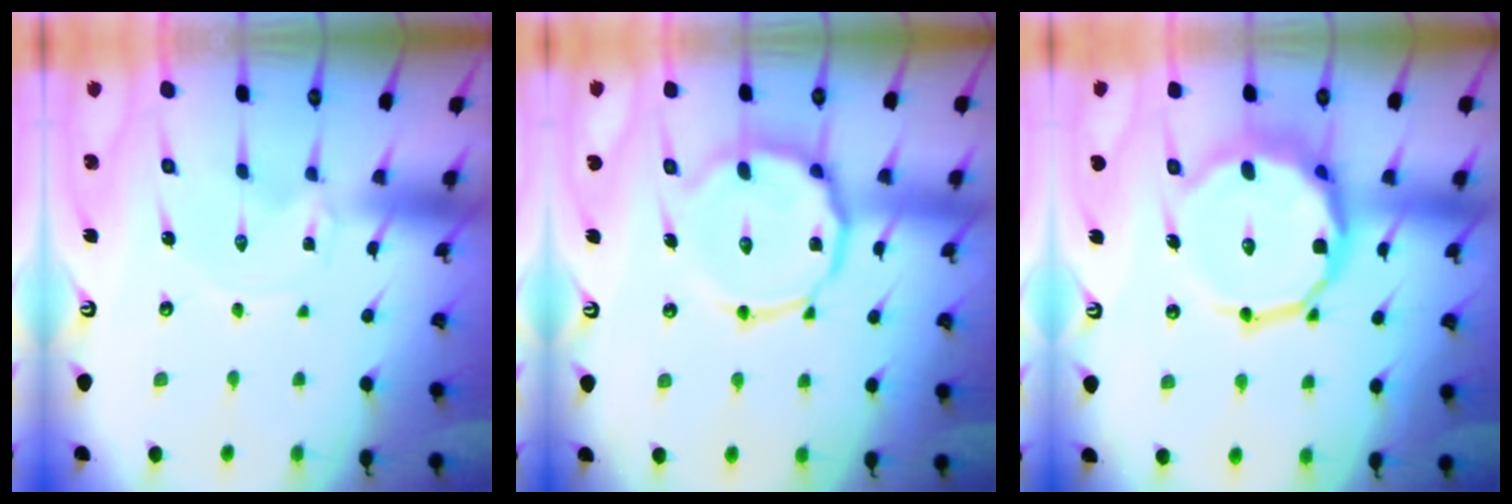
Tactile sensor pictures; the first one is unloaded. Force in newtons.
{"total": 14.1, "press": 14.0, "slide": 1.3}
{"total": 16.4, "press": 16.1, "slide": 3.0}